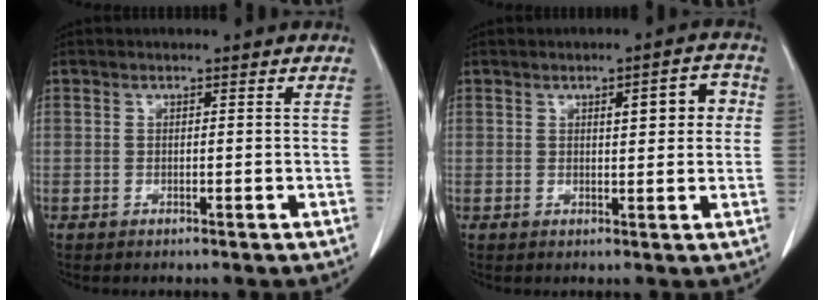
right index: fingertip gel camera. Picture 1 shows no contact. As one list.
[{"total": 5.0, "force": [1.2, 1.5, 4.6], "torque": [-0.061, 0.015, 0.017]}]